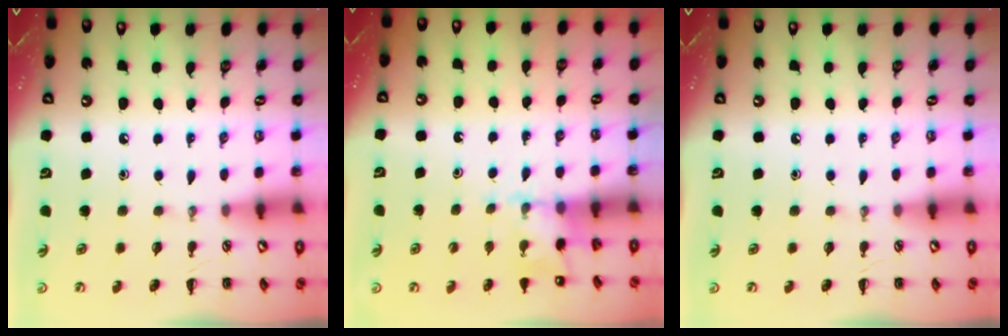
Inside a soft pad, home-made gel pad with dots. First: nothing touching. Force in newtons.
{"total": 4.6, "press": 4.5, "slide": 1.2}
{"total": 0.0}